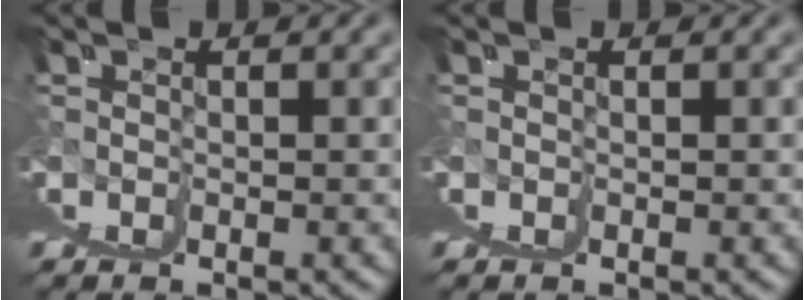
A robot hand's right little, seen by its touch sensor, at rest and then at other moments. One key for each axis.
{"total": 0.0}